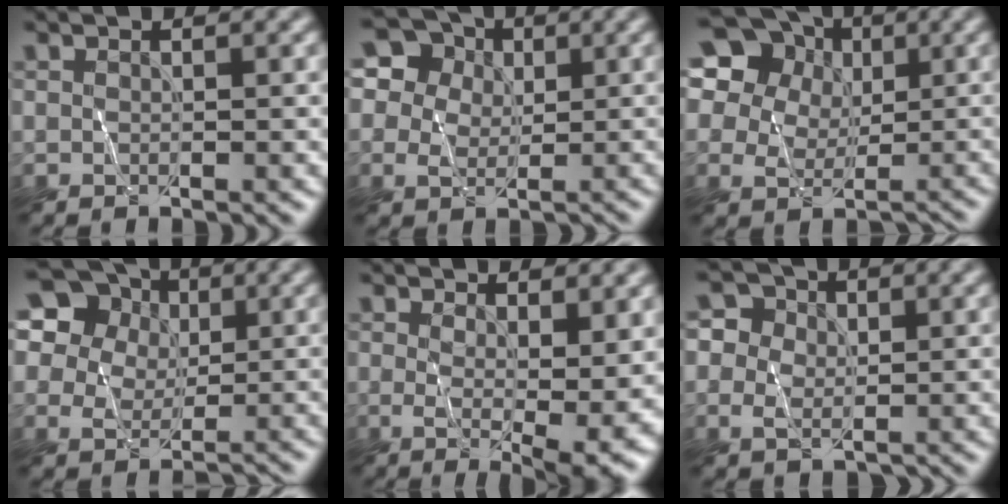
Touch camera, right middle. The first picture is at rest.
{"total": 8.6, "force": [4.0, 6.8, 3.4], "torque": [-0.074, 0.030, 0.053]}
{"total": 17.5, "force": [7.4, 14.3, 6.8], "torque": [-0.191, 0.067, 0.124]}
{"total": 13.8, "force": [5.3, 11.6, 5.1], "torque": [-0.140, 0.064, 0.090]}
{"total": 6.1, "force": [0.4, 1.7, 5.8], "torque": [-0.094, -0.019, 0.014]}
{"total": 5.7, "force": [0.6, 5.3, 2.1], "torque": [-0.025, 0.034, -0.012]}